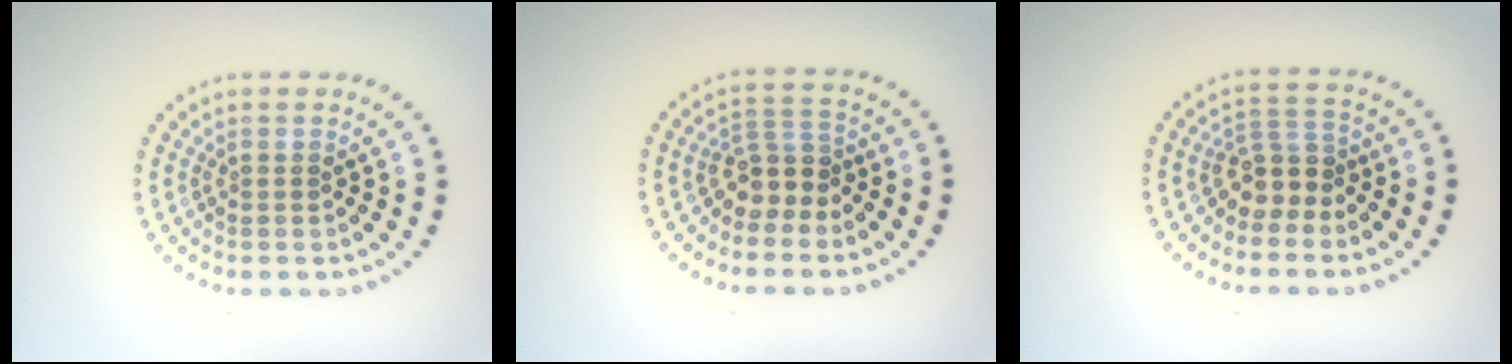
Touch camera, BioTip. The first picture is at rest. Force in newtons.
{"total": 2.8, "press": 2.2, "slide": 1.7}
{"total": 2.8, "press": 2.2, "slide": 1.7}